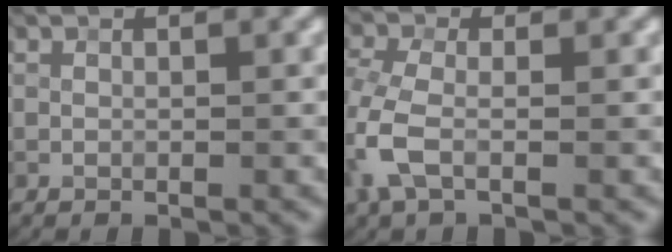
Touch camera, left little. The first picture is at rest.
{"total": 4.4, "force": [-1.2, 2.1, 3.7], "torque": [-0.098, 0.003, -0.033]}